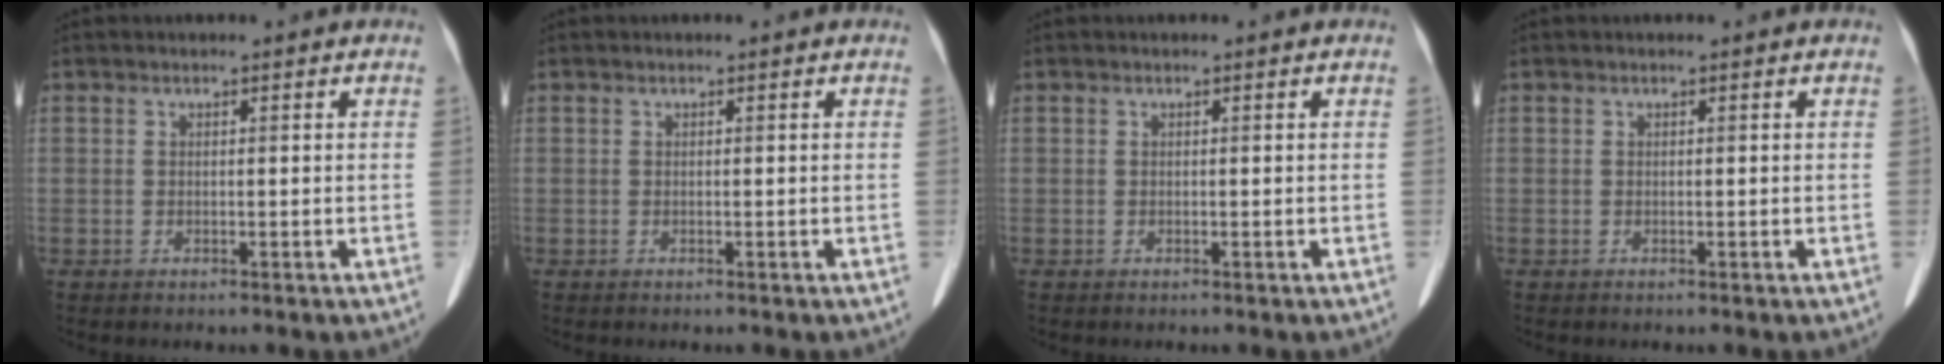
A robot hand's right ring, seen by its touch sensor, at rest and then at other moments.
{"total": 0.0}
{"total": 0.0}
{"total": 0.0}